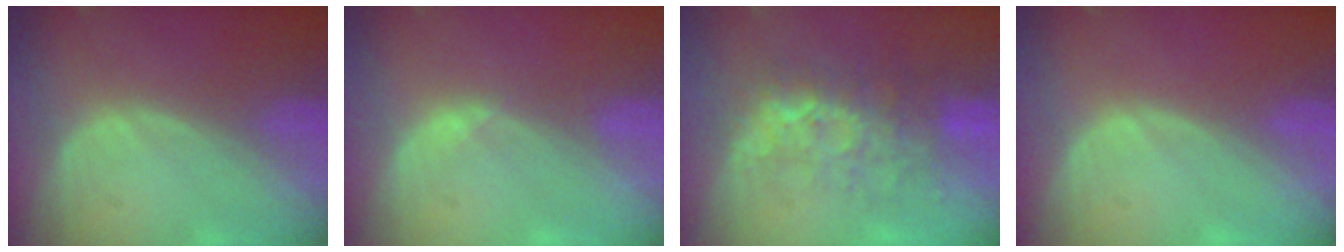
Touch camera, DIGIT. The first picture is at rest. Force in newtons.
{"total": 0.7, "press": 0.6, "slide": 0.4}
{"total": 8.2, "press": 8.0, "slide": 1.9}
{"total": 0.0}